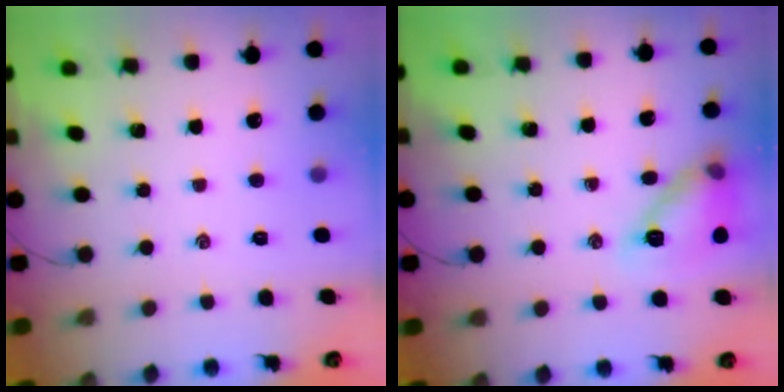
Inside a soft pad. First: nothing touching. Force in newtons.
{"total": 12.0, "press": 12.0, "slide": 0.5}